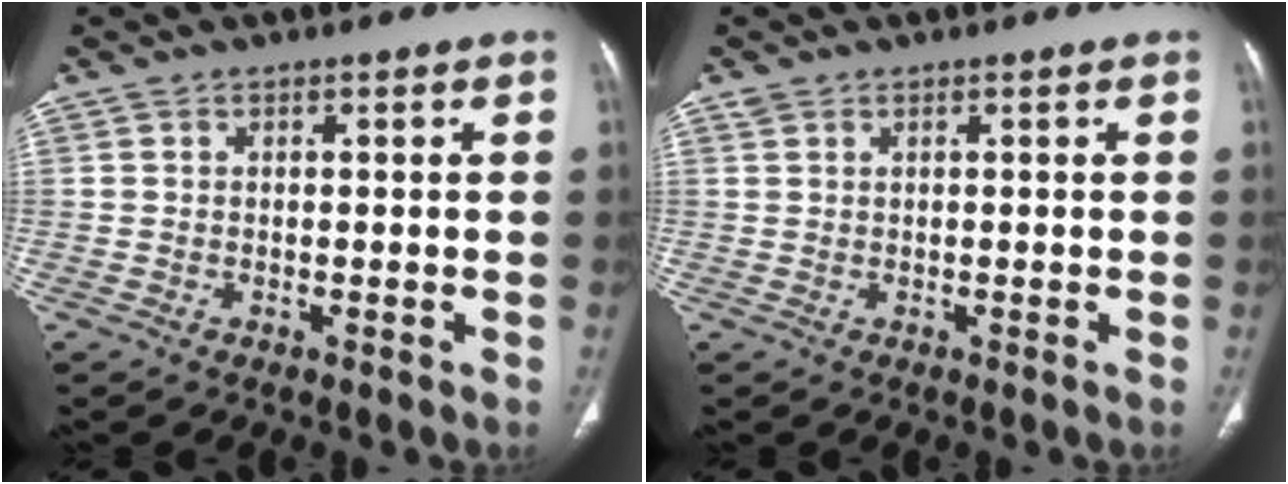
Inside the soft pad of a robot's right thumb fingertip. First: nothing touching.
{"total": 0.7, "force": [0.5, 0.4, 0.2], "torque": [-0.004, 0.003, 0.008]}